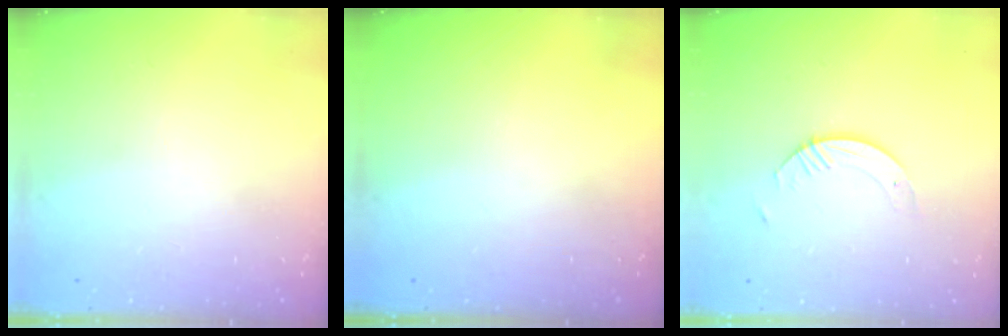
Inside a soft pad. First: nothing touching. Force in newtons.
{"total": 0.0}
{"total": 4.3, "press": 4.2, "slide": 0.3}